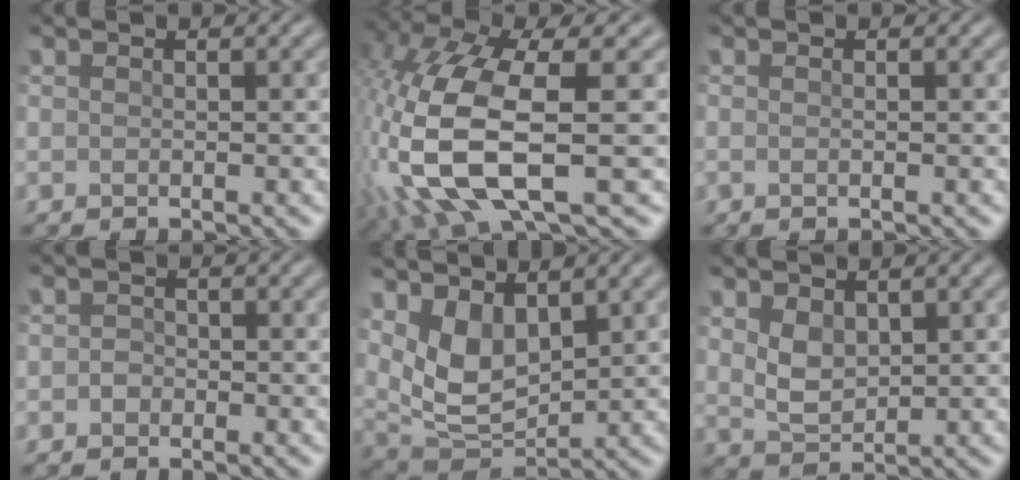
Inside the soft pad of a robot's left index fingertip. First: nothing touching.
{"total": 12.4, "force": [-2.7, 4.7, 11.2], "torque": [-0.272, -0.013, -0.050]}
{"total": 0.7, "force": [0.0, 0.2, 0.6], "torque": [-0.009, -0.001, 0.000]}
{"total": 0.9, "force": [-0.3, 0.8, 0.2], "torque": [-0.001, 0.005, -0.009]}
{"total": 5.5, "force": [2.3, 3.1, 3.9], "torque": [-0.083, -0.010, 0.053]}
{"total": 2.7, "force": [1.2, 1.8, 1.7], "torque": [-0.038, 0.001, 0.029]}